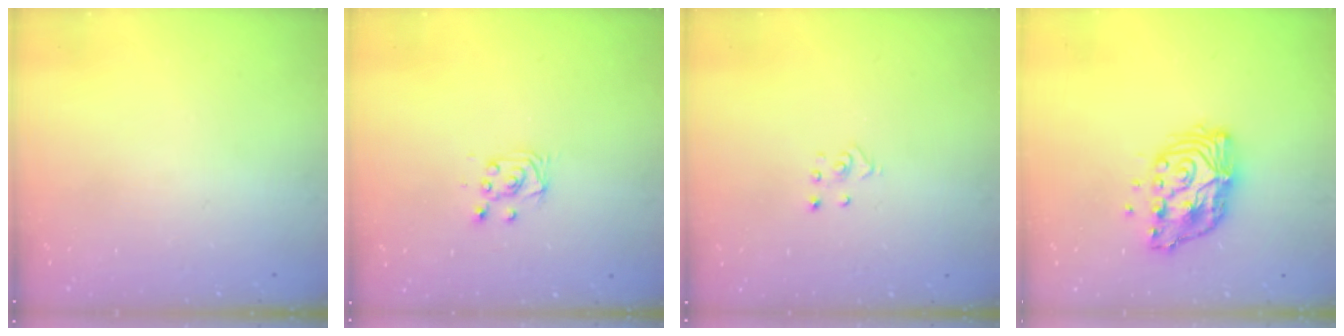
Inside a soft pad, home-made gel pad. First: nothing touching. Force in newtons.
{"total": 5.2, "press": 5.2, "slide": 0.5}
{"total": 2.8, "press": 2.8, "slide": 0.3}
{"total": 11.8, "press": 11.7, "slide": 1.0}